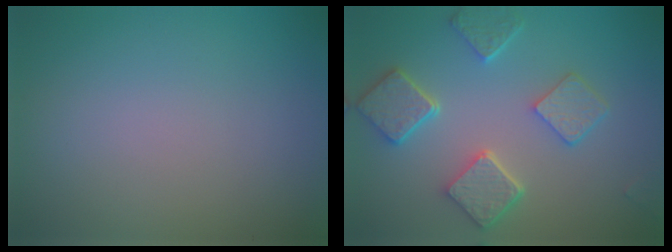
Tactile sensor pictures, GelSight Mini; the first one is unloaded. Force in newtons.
{"total": 5.5, "press": 4.4, "slide": 3.2}